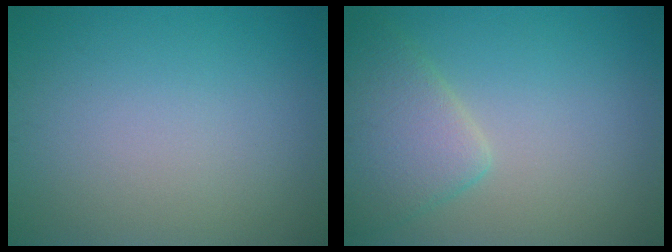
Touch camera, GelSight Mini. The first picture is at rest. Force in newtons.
{"total": 4.3, "press": 4.3, "slide": 0.3}